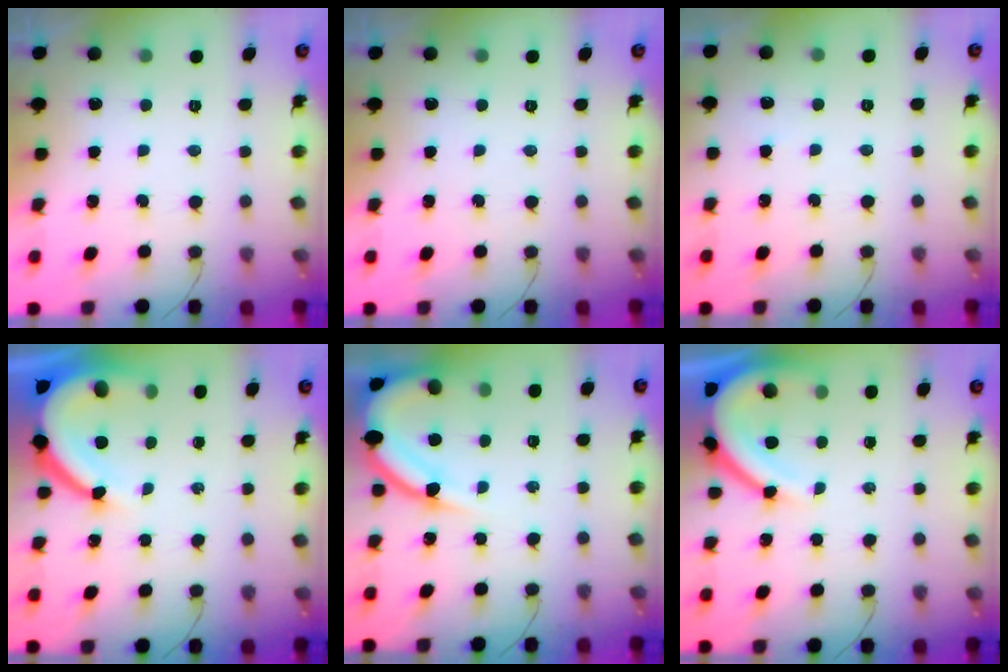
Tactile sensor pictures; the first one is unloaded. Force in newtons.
{"total": 0.0}
{"total": 1.1, "press": 1.1, "slide": 0.2}
{"total": 11.3, "press": 11.2, "slide": 1.4}
{"total": 10.6, "press": 10.6, "slide": 0.8}
{"total": 10.7, "press": 10.7, "slide": 0.9}